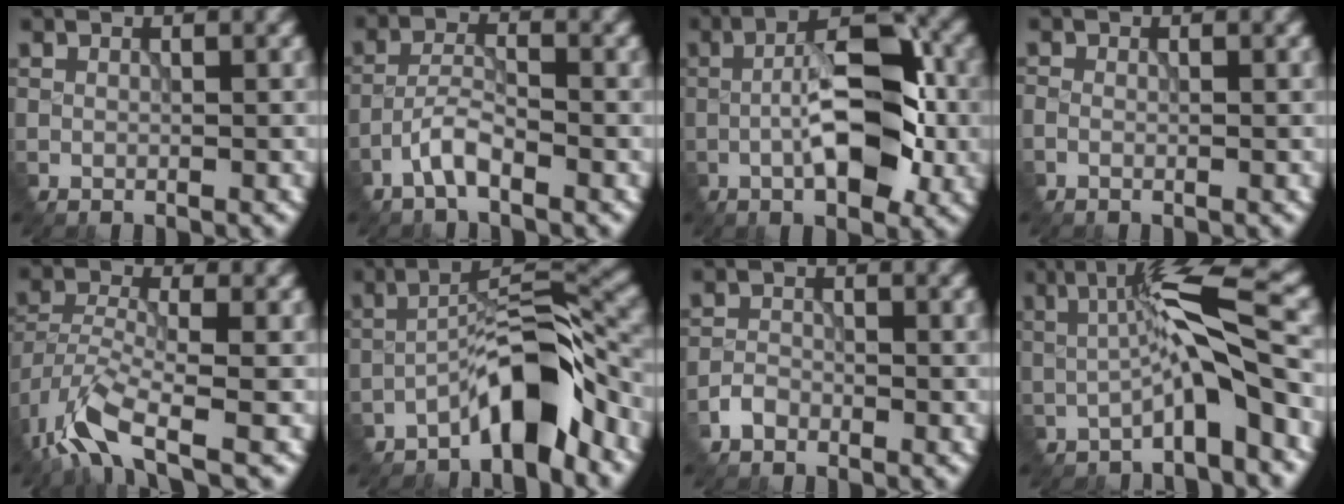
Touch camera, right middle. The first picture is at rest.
{"total": 2.9, "force": [-1.9, 0.7, 2.1], "torque": [-0.045, 0.007, -0.045]}
{"total": 8.5, "force": [-1.7, 3.3, 7.7], "torque": [-0.118, 0.016, -0.034]}
{"total": 0.9, "force": [-0.3, 0.5, 0.7], "torque": [-0.017, -0.004, -0.007]}
{"total": 6.3, "force": [-4.1, 2.0, 4.4], "torque": [-0.092, -0.005, -0.091]}
{"total": 7.1, "force": [-4.7, 1.6, 5.1], "torque": [-0.082, 0.020, -0.086]}
{"total": 1.6, "force": [-1.1, 0.9, 0.7], "torque": [-0.012, 0.003, -0.024]}
{"total": 6.1, "force": [-0.7, 0.8, 6.0], "torque": [-0.105, 0.014, -0.020]}